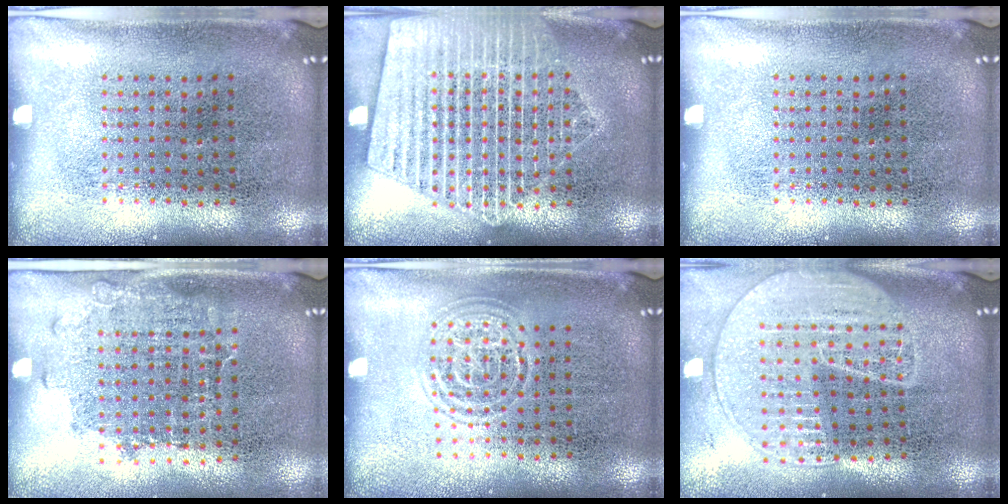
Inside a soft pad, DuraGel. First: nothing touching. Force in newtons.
{"total": 4.0, "press": 3.9, "slide": 0.4}
{"total": 0.0}
{"total": 1.3, "press": 1.1, "slide": 0.8}
{"total": 1.3, "press": 1.3, "slide": 0.1}
{"total": 2.0, "press": 1.8, "slide": 0.8}